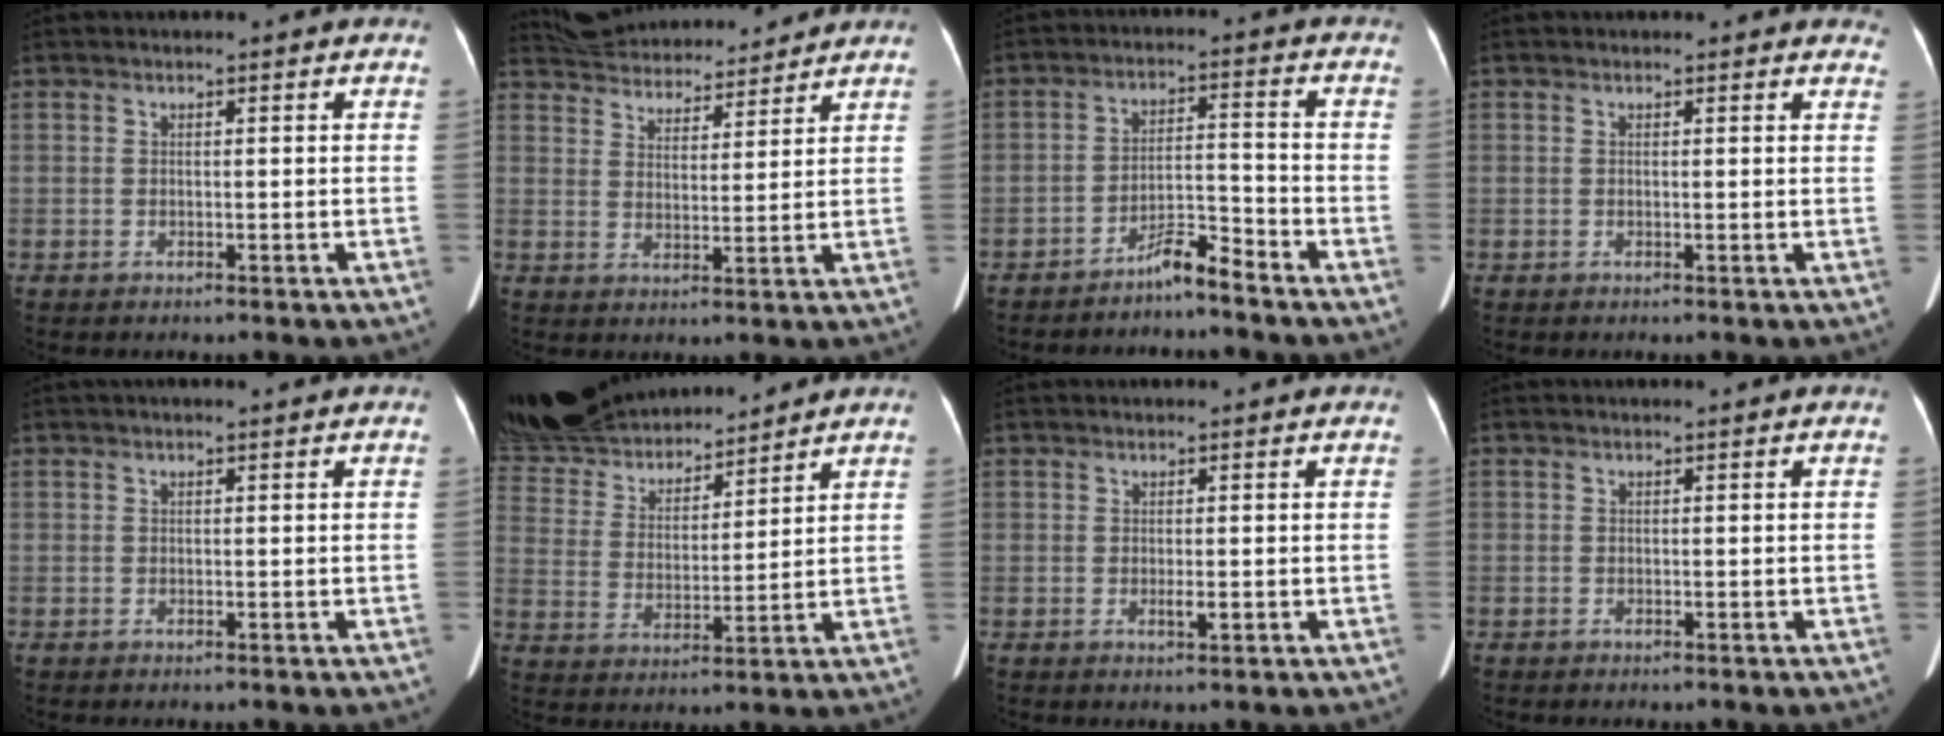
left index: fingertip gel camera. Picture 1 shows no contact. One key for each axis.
{"total": 14.5, "fx": 13.6, "fy": 3.7, "fz": 3.1, "tx": -0.056, "ty": 0.027, "tz": 0.207}
{"total": 4.8, "fx": -4.3, "fy": -0.1, "fz": 2.0, "tx": -0.034, "ty": -0.010, "tz": -0.080}
{"total": 4.0, "fx": 3.7, "fy": 1.2, "fz": 0.9, "tx": 0.004, "ty": -0.002, "tz": 0.021}
{"total": 0.6, "fx": 0.3, "fy": 0.3, "fz": 0.4, "tx": -0.002, "ty": 0.020, "tz": 0.003}
{"total": 18.4, "fx": 17.0, "fy": 4.7, "fz": 5.4, "tx": -0.128, "ty": 0.023, "tz": 0.307}
{"total": 1.0, "fx": -0.3, "fy": 0.2, "fz": 0.9, "tx": -0.017, "ty": -0.004, "tz": -0.004}
{"total": 0.6, "fx": -0.5, "fy": 0.3, "fz": -0.1, "tx": 0.001, "ty": 0.005, "tz": -0.009}